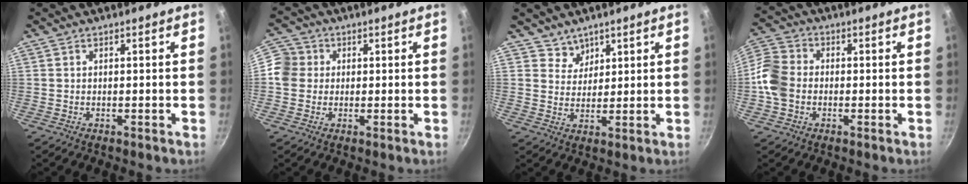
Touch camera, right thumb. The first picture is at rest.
{"total": 7.4, "force": [0.7, 6.9, 2.6], "torque": [-0.024, 0.009, -0.004]}
{"total": 3.9, "force": [2.8, 2.7, 0.0], "torque": [0.021, -0.015, 0.048]}
{"total": 9.3, "force": [-1.4, 7.3, 5.6], "torque": [-0.098, 0.019, -0.048]}